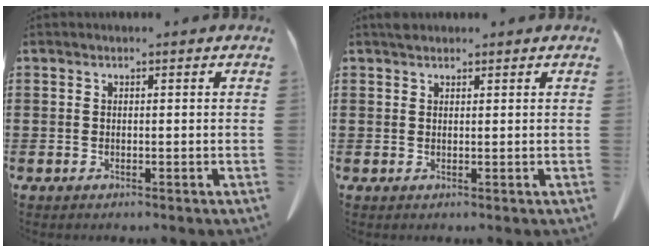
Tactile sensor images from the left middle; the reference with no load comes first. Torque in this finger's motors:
{"motor_torque": [0.36, 0.34, 0.05, 0.04]}